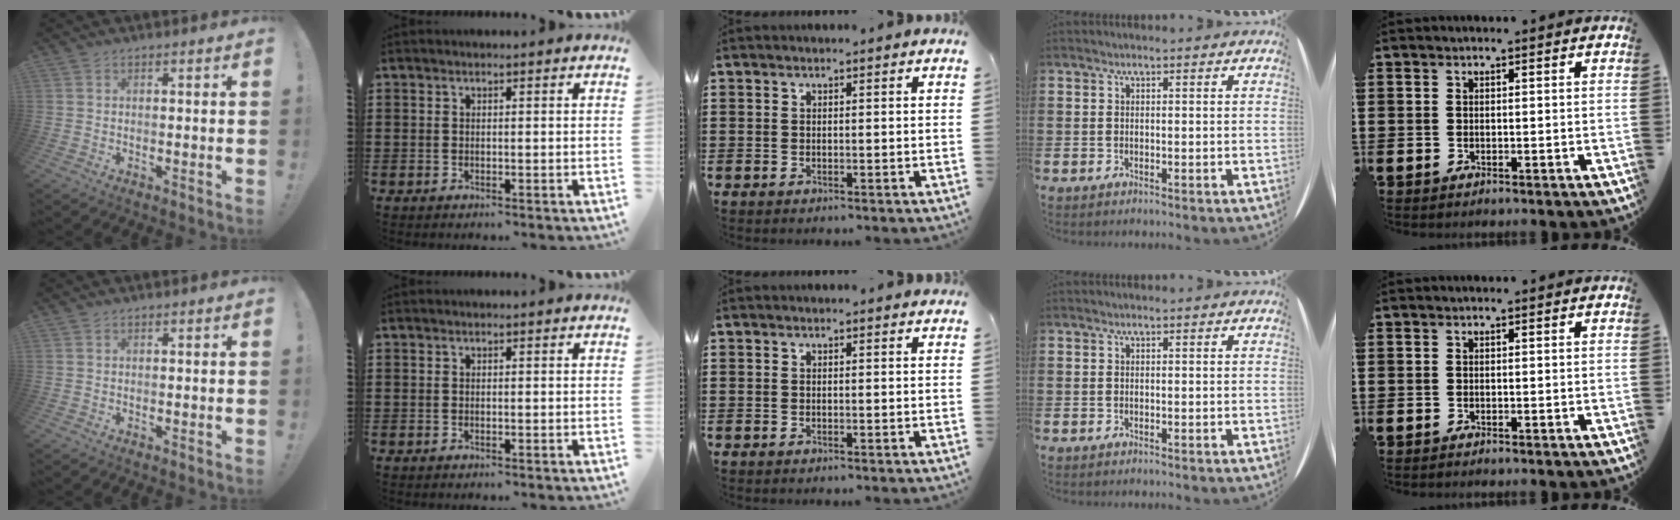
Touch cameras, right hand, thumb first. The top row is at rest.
{}